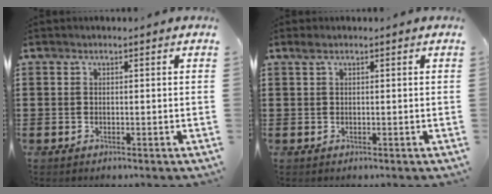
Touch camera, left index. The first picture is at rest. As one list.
[{"total": 0.6, "force": [0.3, 0.1, 0.5], "torque": [-0.010, 0.001, 0.006]}]